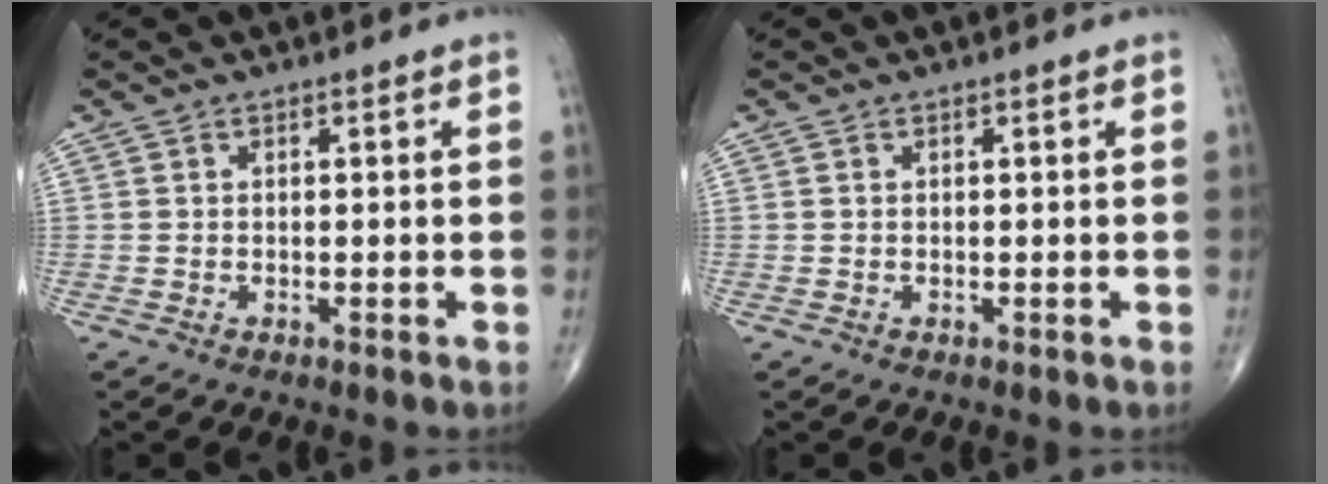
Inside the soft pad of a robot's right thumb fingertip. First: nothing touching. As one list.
[{"total": 0.0}]